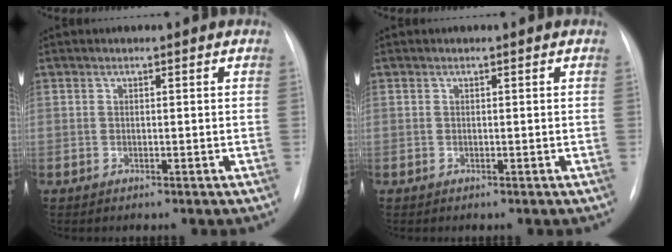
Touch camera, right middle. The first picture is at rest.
{"total": 0.0}